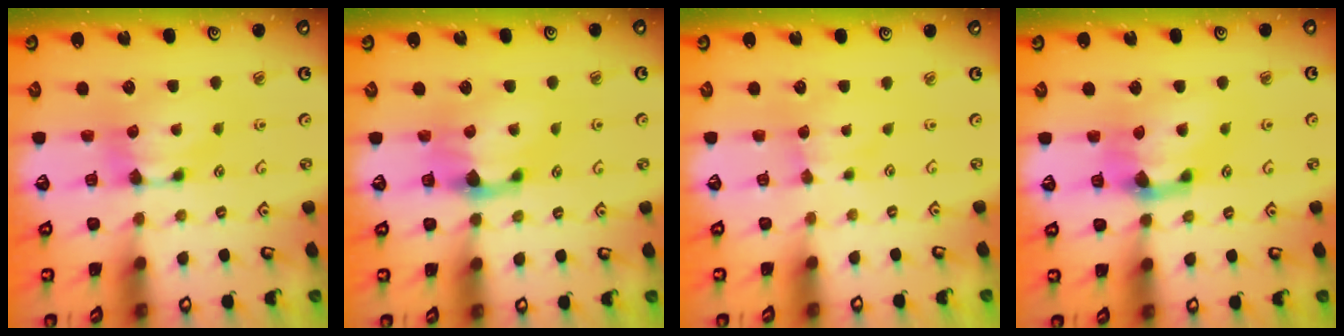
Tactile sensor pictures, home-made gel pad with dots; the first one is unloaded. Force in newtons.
{"total": 1.7, "press": 1.2, "slide": 1.3}
{"total": 1.8, "press": 1.8, "slide": 0.4}
{"total": 3.0, "press": 2.4, "slide": 1.8}